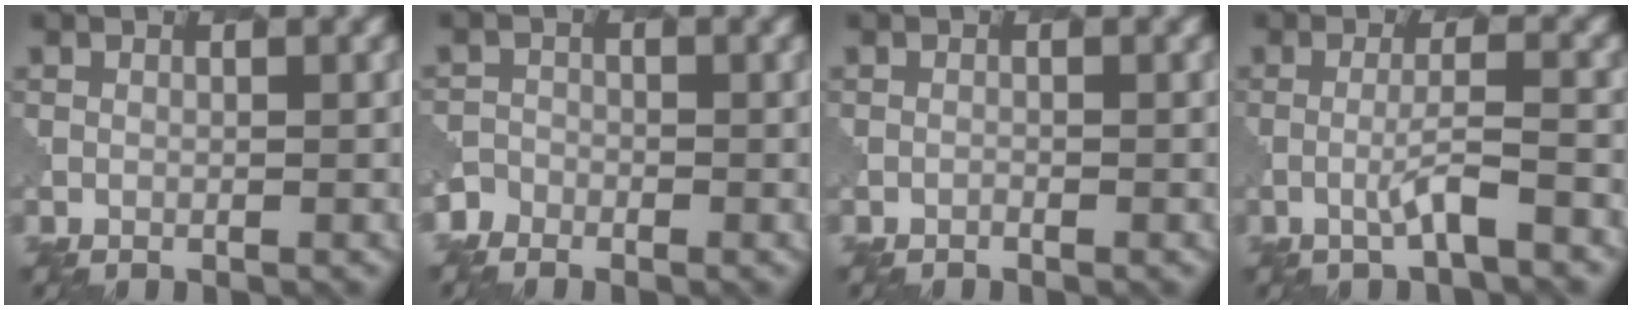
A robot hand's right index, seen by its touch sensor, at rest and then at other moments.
{"total": 1.8, "force": [-1.5, 0.9, -0.4], "torque": [0.010, 0.000, -0.033]}
{"total": 0.0}
{"total": 2.4, "force": [-0.8, 0.1, 2.3], "torque": [-0.039, 0.009, -0.018]}